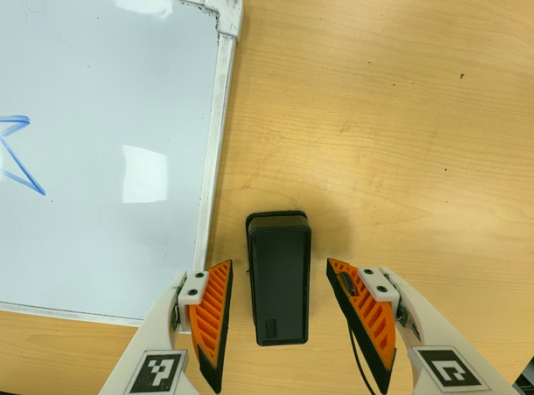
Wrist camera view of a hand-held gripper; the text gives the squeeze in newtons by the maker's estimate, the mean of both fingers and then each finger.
{"total": 0.0}